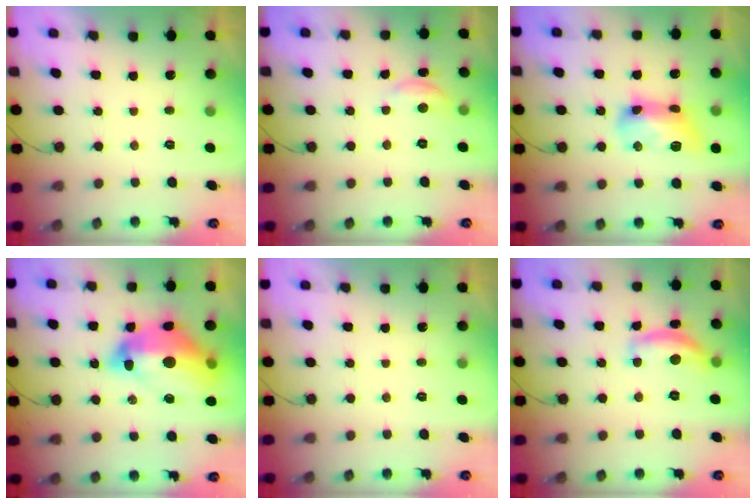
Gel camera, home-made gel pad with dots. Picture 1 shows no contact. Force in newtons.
{"total": 6.4, "press": 6.4, "slide": 0.5}
{"total": 13.4, "press": 13.4, "slide": 0.7}
{"total": 20.7, "press": 20.6, "slide": 1.6}
{"total": 0.0}
{"total": 12.7, "press": 12.6, "slide": 0.8}